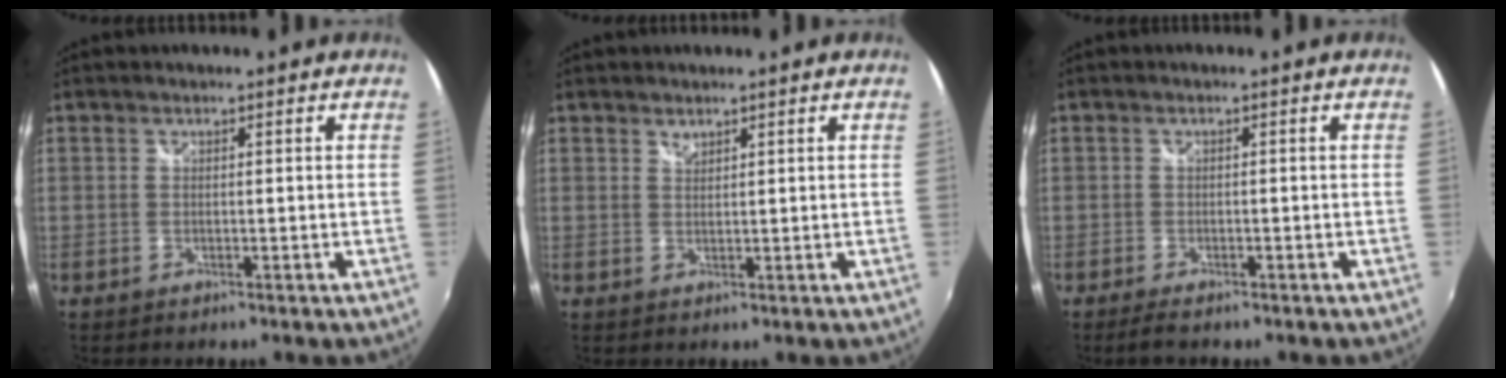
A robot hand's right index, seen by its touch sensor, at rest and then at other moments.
{"total": 1.2, "force": [1.0, 0.5, 0.3], "torque": [-0.002, 0.001, 0.018]}
{"total": 3.2, "force": [-2.5, 0.9, 1.7], "torque": [-0.039, -0.013, -0.044]}